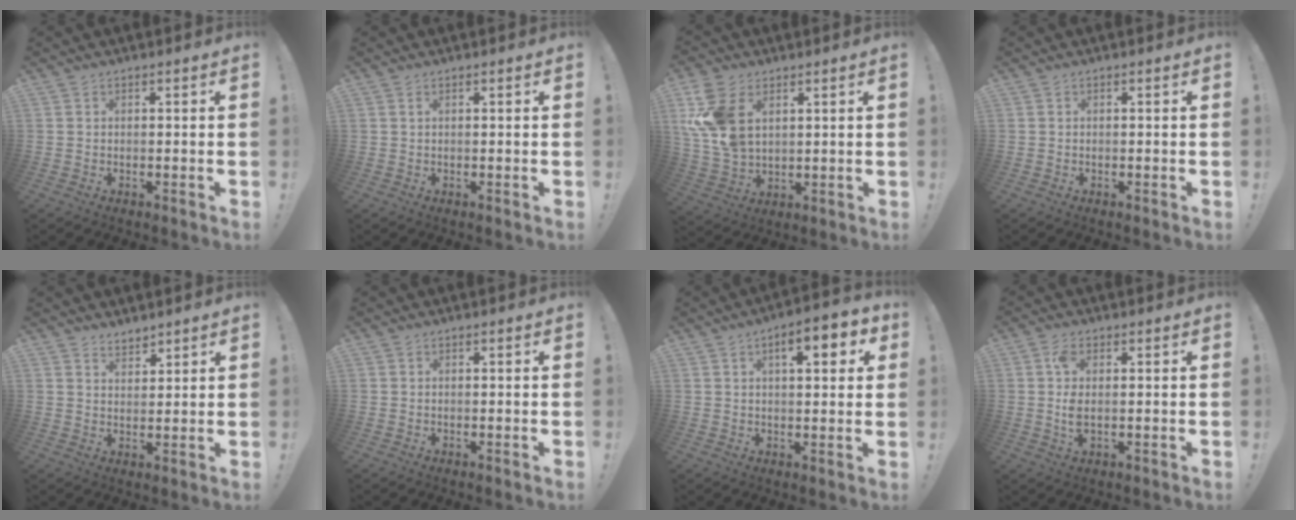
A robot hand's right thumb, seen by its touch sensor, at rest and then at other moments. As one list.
[{"total": 0.6, "force": [0.2, 0.1, 0.6], "torque": [-0.011, 0.001, 0.004]}, {"total": 13.5, "force": [4.8, 8.8, 9.1], "torque": [-0.179, -0.014, 0.095]}, {"total": 0.0}, {"total": 3.7, "force": [3.4, 1.4, 0.3], "torque": [0.000, -0.024, 0.062]}, {"total": 0.0}, {"total": 8.2, "force": [3.1, 2.9, 7.0], "torque": [-0.083, -0.009, 0.041]}, {"total": 5.0, "force": [0.6, 2.2, 4.5], "torque": [-0.083, -0.002, 0.009]}]